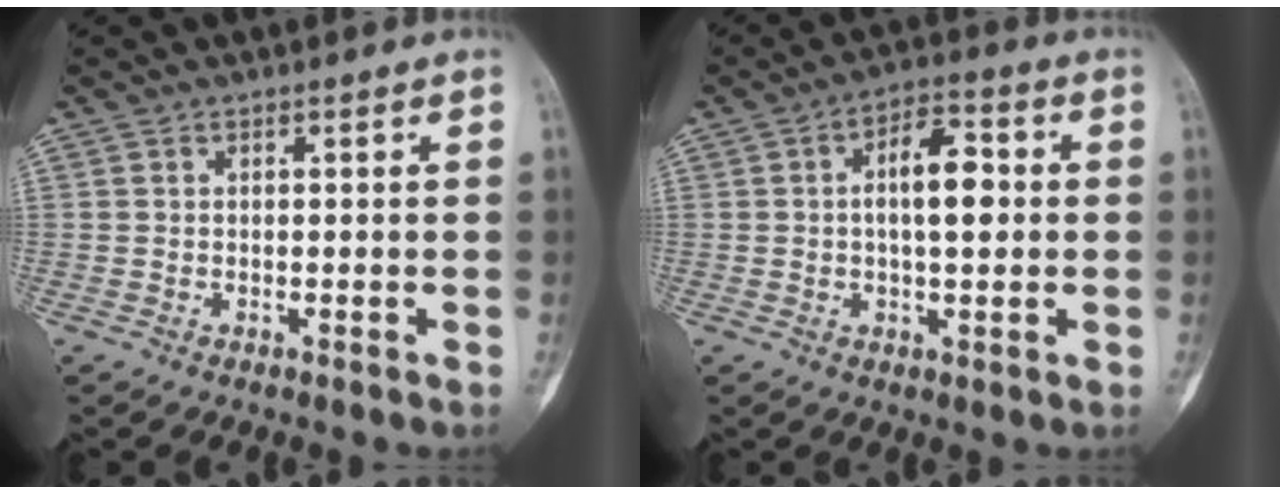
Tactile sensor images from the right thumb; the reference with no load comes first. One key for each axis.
{"total": 9.3, "fx": 0.9, "fy": 4.2, "fz": 8.2, "tx": -0.117, "ty": 0.012, "tz": 0.009}